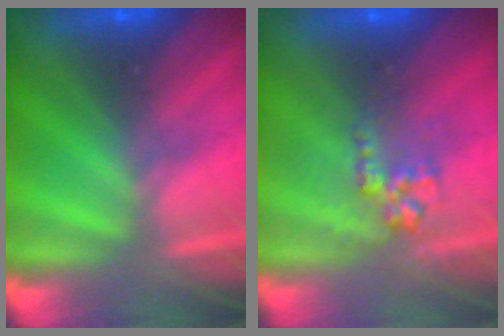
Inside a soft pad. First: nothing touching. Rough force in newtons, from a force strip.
{"total": 2.9}